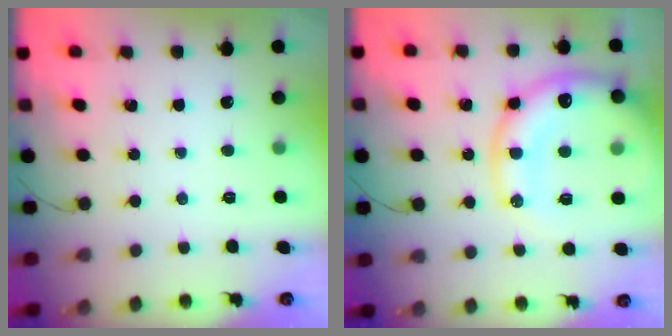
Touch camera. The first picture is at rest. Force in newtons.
{"total": 22.1, "press": 21.7, "slide": 4.4}